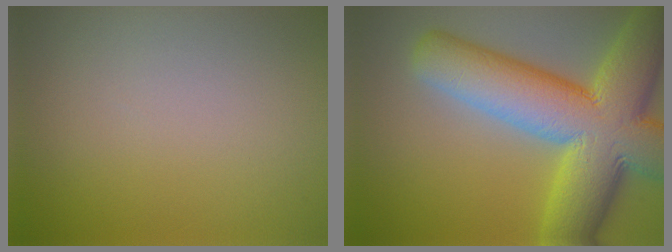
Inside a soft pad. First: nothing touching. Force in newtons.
{"total": 14.3, "press": 14.2, "slide": 0.6}